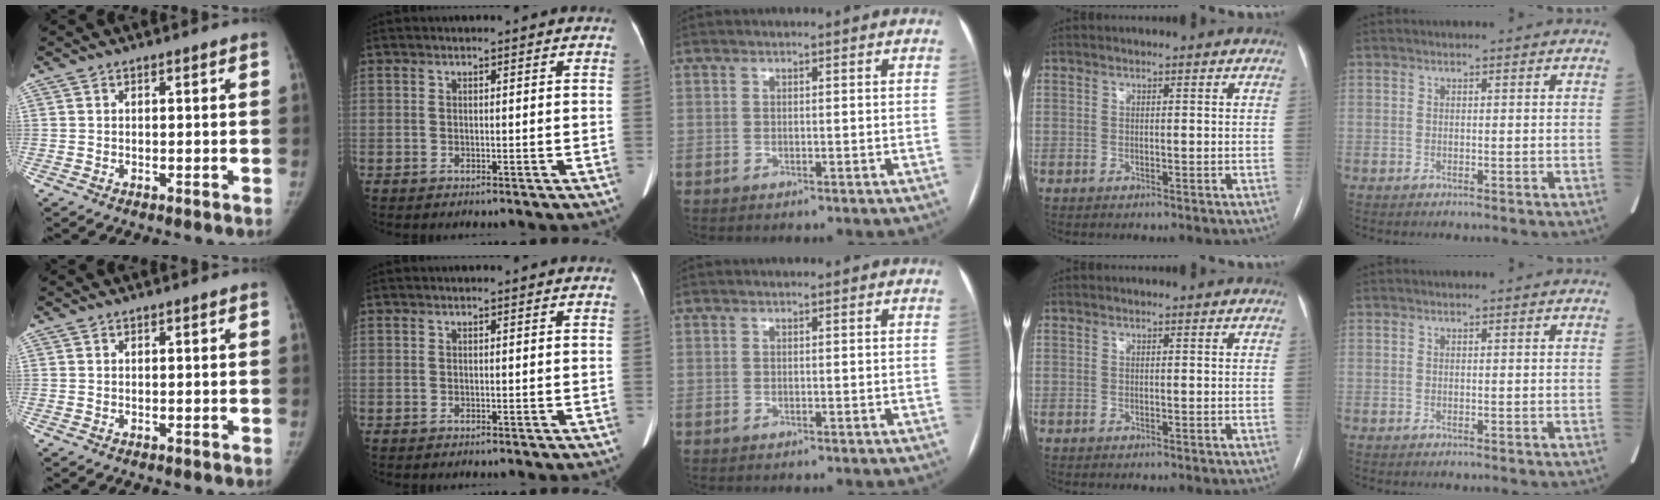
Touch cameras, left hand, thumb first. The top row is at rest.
{}